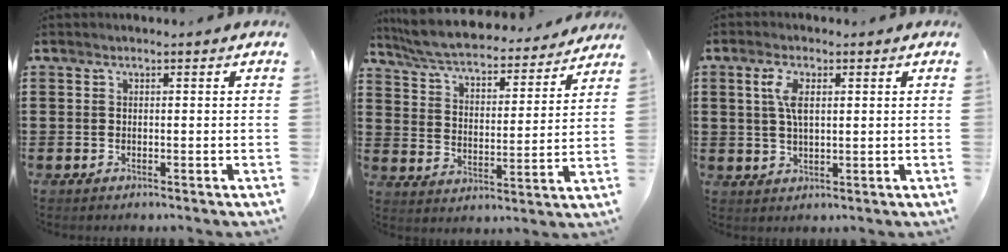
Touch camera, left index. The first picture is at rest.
{"total": 6.1, "force": [5.8, 0.5, 1.8], "torque": [-0.063, -0.041, 0.097]}
{"total": 4.5, "force": [1.3, 1.8, 3.9], "torque": [-0.084, 0.008, 0.021]}